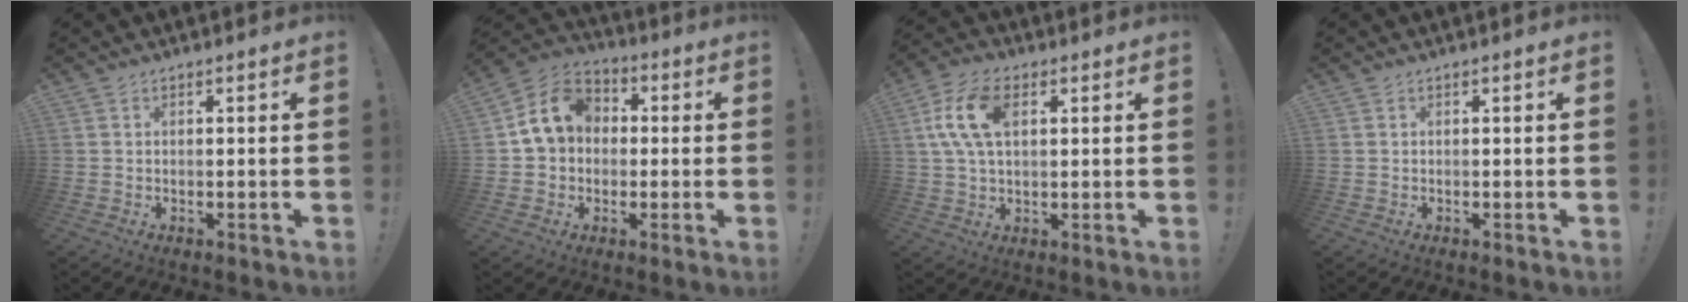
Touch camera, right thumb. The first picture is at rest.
{"total": 12.2, "force": [2.1, 10.1, 6.5], "torque": [-0.102, 0.011, 0.046]}
{"total": 12.8, "force": [3.3, 7.4, 9.9], "torque": [-0.194, 0.002, 0.061]}
{"total": 0.0}